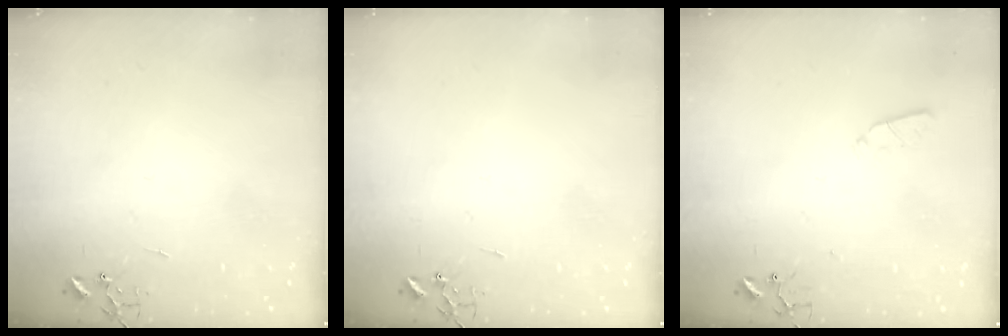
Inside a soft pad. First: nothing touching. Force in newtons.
{"total": 0.0}
{"total": 2.9, "press": 2.8, "slide": 0.5}